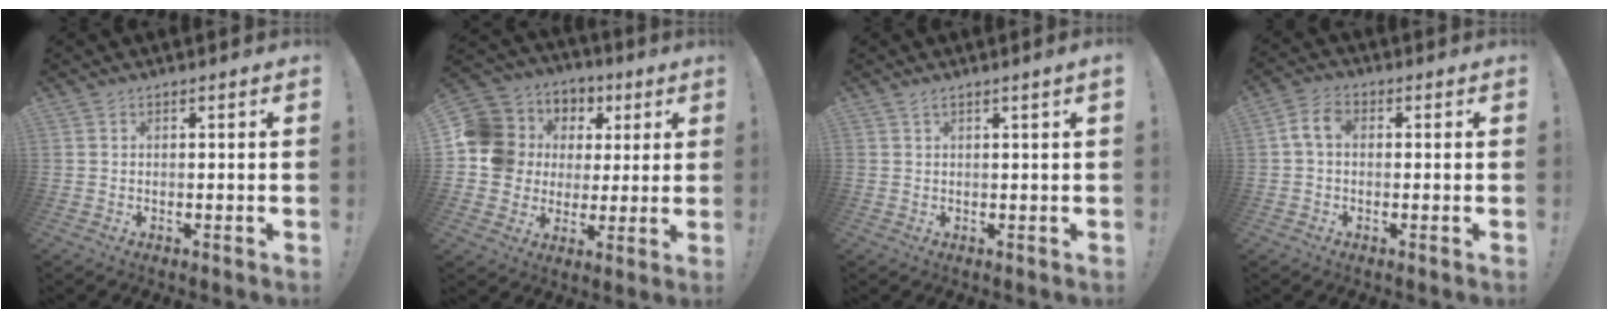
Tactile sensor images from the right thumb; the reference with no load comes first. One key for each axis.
{"total": 13.4, "fx": 2.3, "fy": 12.5, "fz": 4.1, "tx": -0.066, "ty": -0.002, "tz": 0.070}
{"total": 1.5, "fx": 0.6, "fy": -0.3, "fz": 1.4, "tx": -0.023, "ty": -0.004, "tz": 0.009}
{"total": 5.4, "fx": 0.3, "fy": 3.6, "fz": 4.1, "tx": -0.084, "ty": 0.016, "tz": 0.009}